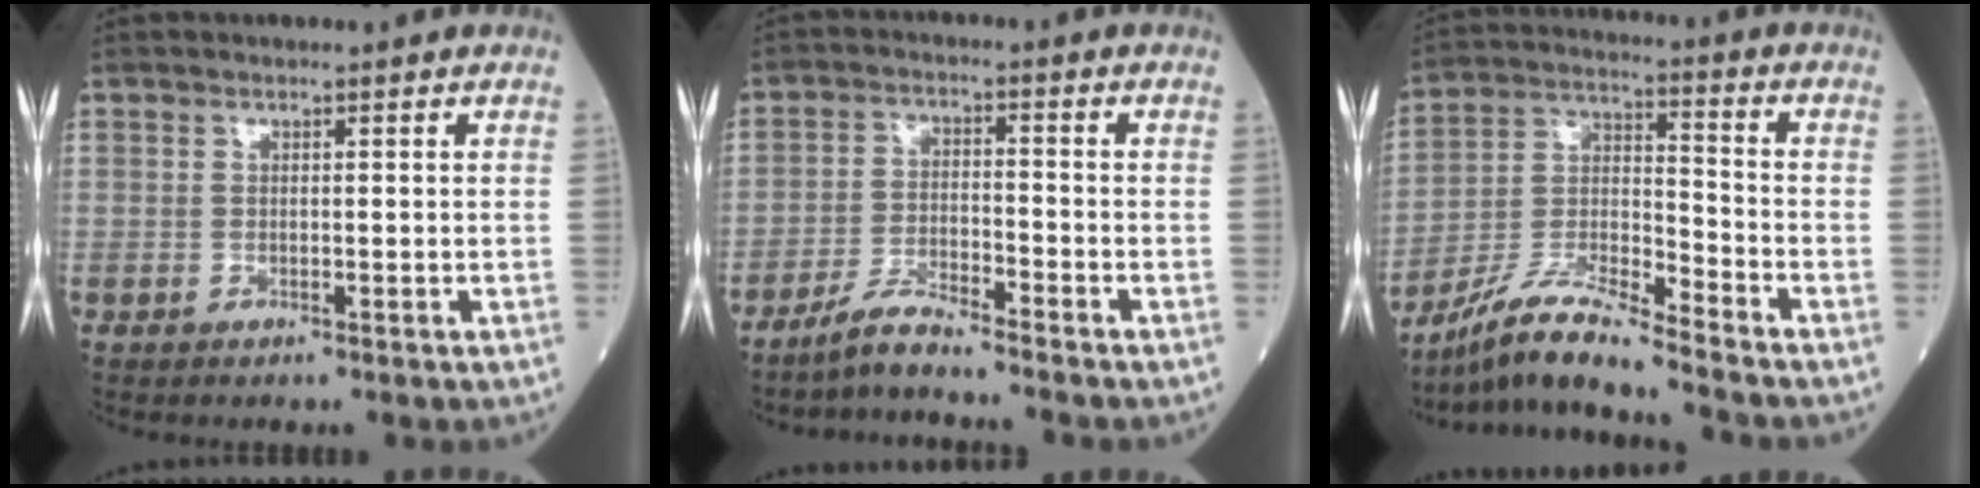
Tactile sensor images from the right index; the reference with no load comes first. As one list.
[{"total": 4.5, "force": [-4.1, -0.2, 1.7], "torque": [-0.035, -0.016, -0.086]}, {"total": 10.8, "force": [-9.7, -0.8, 4.7], "torque": [-0.098, -0.002, -0.187]}]